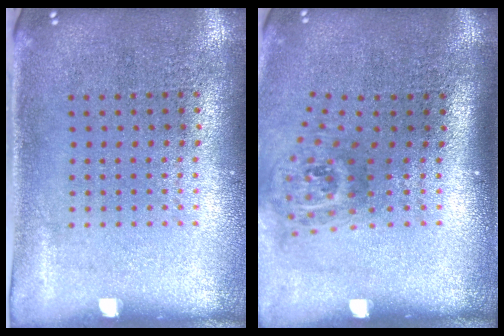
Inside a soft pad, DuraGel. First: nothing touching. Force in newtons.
{"total": 1.9, "press": 1.2, "slide": 1.4}